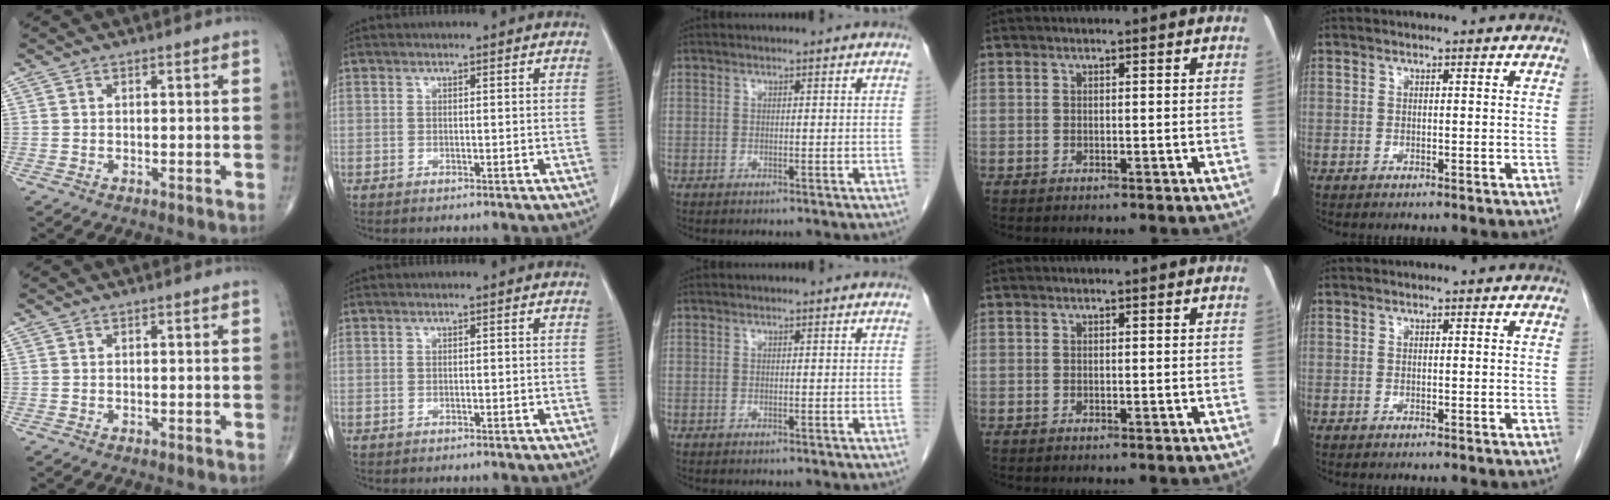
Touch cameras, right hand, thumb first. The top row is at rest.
{}